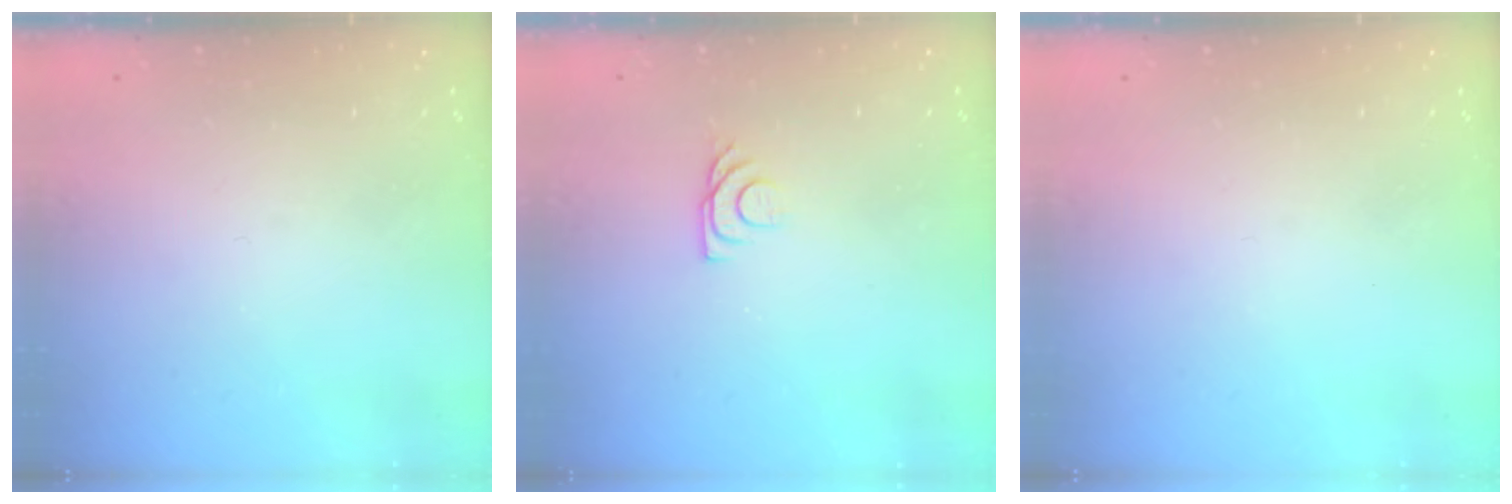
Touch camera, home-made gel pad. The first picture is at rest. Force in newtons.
{"total": 5.3, "press": 5.3, "slide": 0.6}
{"total": 0.0}